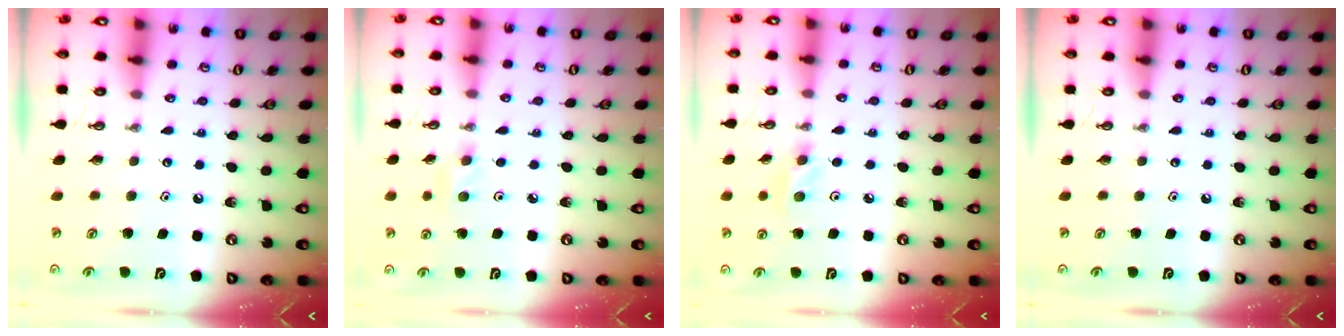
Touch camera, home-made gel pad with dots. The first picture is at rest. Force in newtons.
{"total": 2.1, "press": 2.0, "slide": 0.5}
{"total": 6.4, "press": 6.3, "slide": 0.8}
{"total": 0.0}